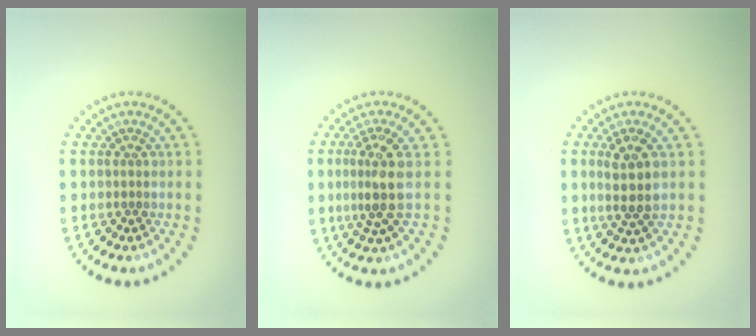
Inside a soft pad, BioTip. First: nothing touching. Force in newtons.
{"total": 3.2, "press": 2.5, "slide": 2.1}
{"total": 3.2, "press": 2.9, "slide": 1.4}